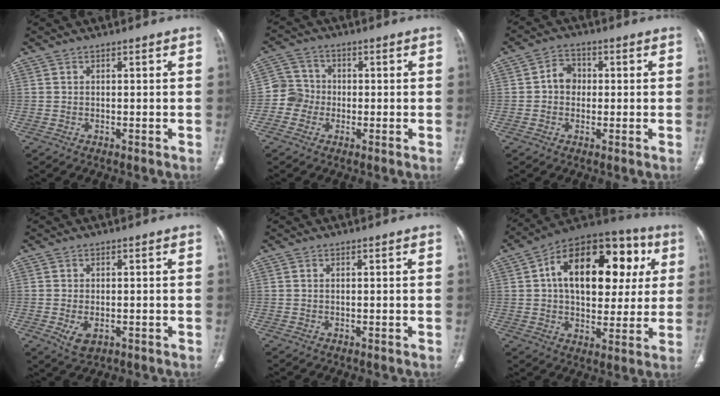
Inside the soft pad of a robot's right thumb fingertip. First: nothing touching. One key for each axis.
{"total": 5.5, "fx": -1.2, "fy": 5.2, "fz": 1.0, "tx": 0.006, "ty": 0.015, "tz": -0.035}
{"total": 5.1, "fx": 0.1, "fy": 4.4, "fz": 2.7, "tx": -0.022, "ty": 0.014, "tz": -0.007}
{"total": 3.8, "fx": -1.1, "fy": 2.2, "fz": 2.8, "tx": -0.050, "ty": -0.005, "tz": -0.010}
{"total": 0.0}
{"total": 25.1, "fx": 5.8, "fy": 14.8, "fz": 19.4, "tx": -0.255, "ty": 0.030, "tz": 0.081}